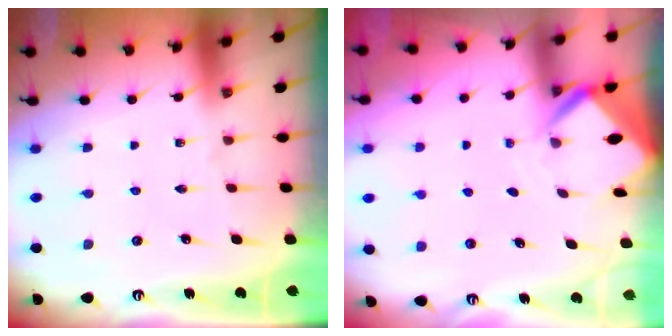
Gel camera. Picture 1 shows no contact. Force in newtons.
{"total": 3.4, "press": 3.4, "slide": 0.2}